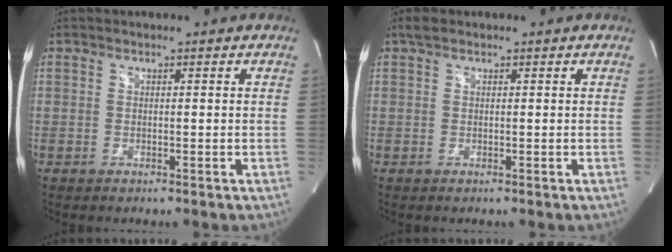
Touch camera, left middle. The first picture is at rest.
{"total": 1.2, "force": [0.8, 0.6, 0.6], "torque": [-0.012, 0.010, 0.015]}